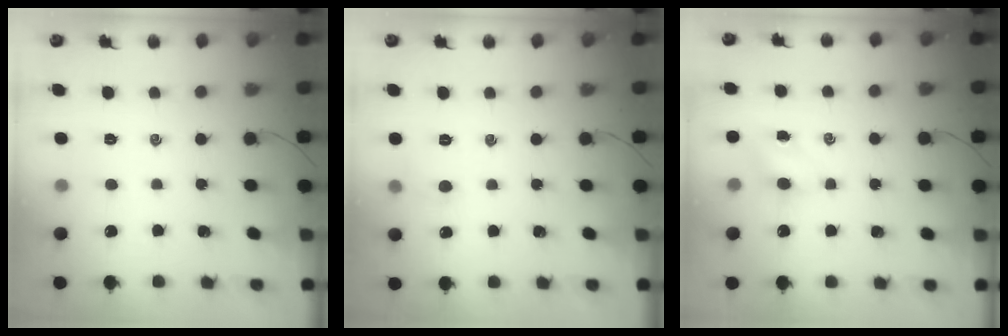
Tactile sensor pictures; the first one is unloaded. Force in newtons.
{"total": 4.4, "press": 4.1, "slide": 1.4}
{"total": 4.2, "press": 4.0, "slide": 1.1}